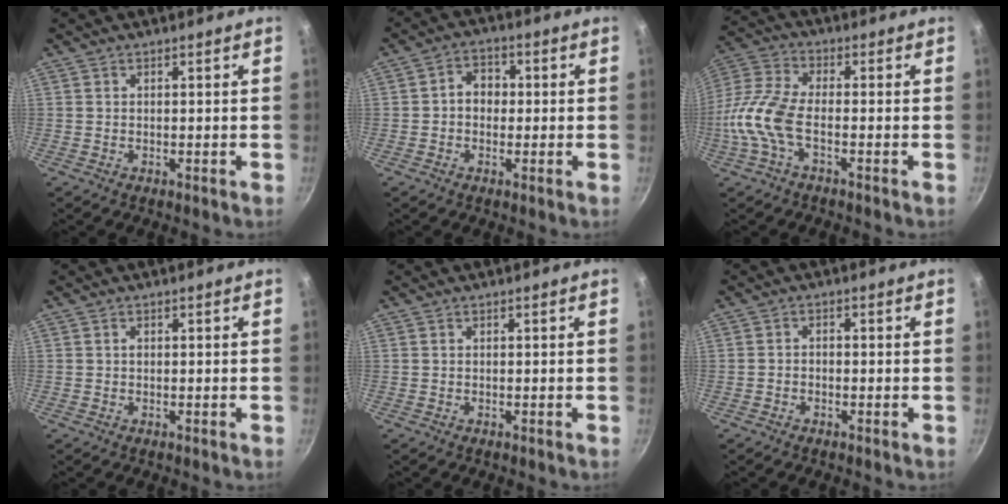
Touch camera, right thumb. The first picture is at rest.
{"total": 4.9, "force": [-0.2, 4.0, 2.8], "torque": [-0.018, 0.013, -0.011]}
{"total": 10.1, "force": [-3.1, 4.4, 8.6], "torque": [-0.191, 0.026, -0.082]}
{"total": 0.6, "force": [0.1, 0.5, 0.4], "torque": [-0.006, 0.004, 0.001]}
{"total": 0.0}
{"total": 1.3, "force": [-0.8, 0.8, 0.6], "torque": [-0.012, 0.009, -0.018]}